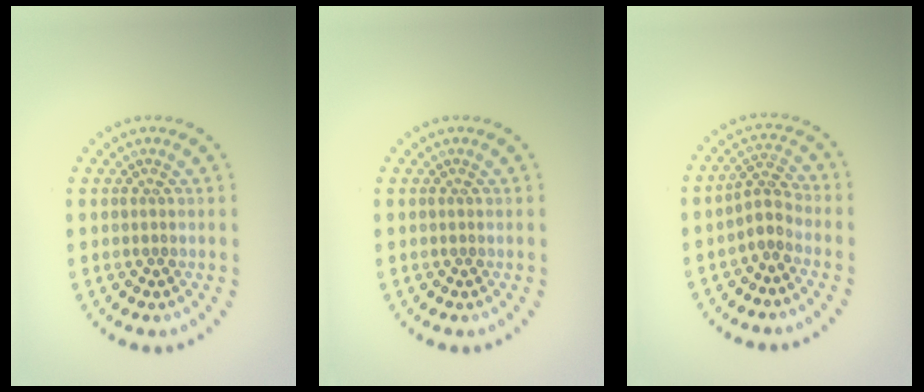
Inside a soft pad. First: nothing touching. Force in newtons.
{"total": 0.0}
{"total": 2.1, "press": 1.6, "slide": 1.4}